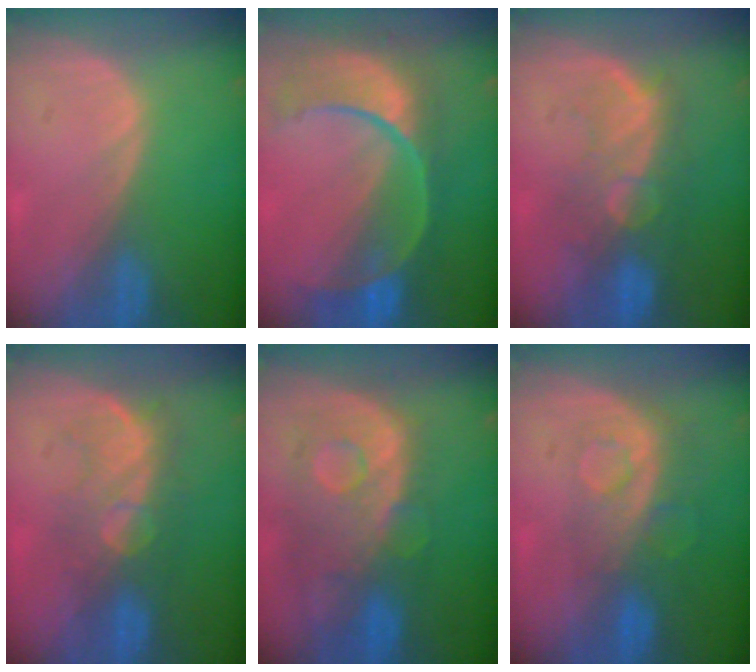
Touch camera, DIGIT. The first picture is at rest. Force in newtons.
{"total": 11.2, "press": 9.3, "slide": 6.1}
{"total": 9.6, "press": 8.5, "slide": 4.6}
{"total": 8.0, "press": 7.8, "slide": 1.6}
{"total": 11.2, "press": 9.7, "slide": 5.5}
{"total": 8.5, "press": 7.1, "slide": 4.7}